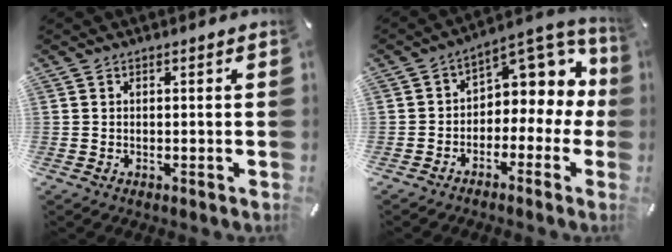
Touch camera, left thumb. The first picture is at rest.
{"total": 8.7, "force": [3.2, 6.2, 5.2], "torque": [-0.072, -0.028, 0.056]}